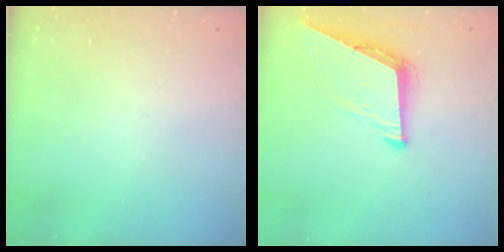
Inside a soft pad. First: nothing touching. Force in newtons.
{"total": 9.0, "press": 8.2, "slide": 3.5}